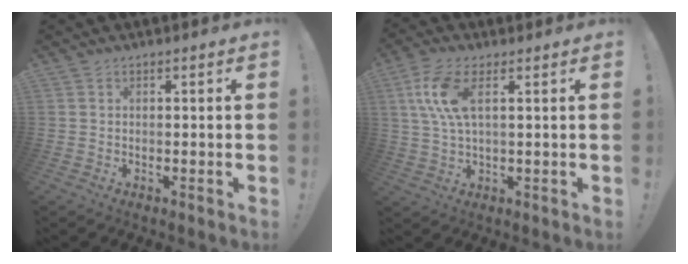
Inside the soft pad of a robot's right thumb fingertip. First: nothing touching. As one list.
[{"total": 9.8, "force": [3.1, 4.1, 8.4], "torque": [-0.172, -0.007, 0.056]}]